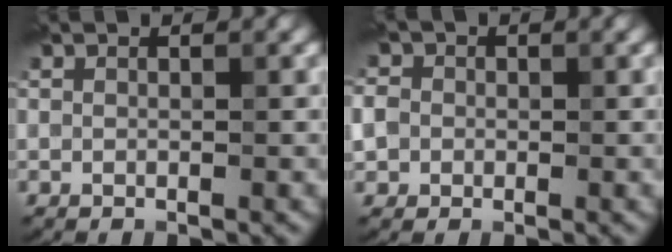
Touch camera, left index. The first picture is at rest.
{"total": 5.5, "force": [0.3, 4.9, 2.3], "torque": [-0.047, 0.038, -0.029]}